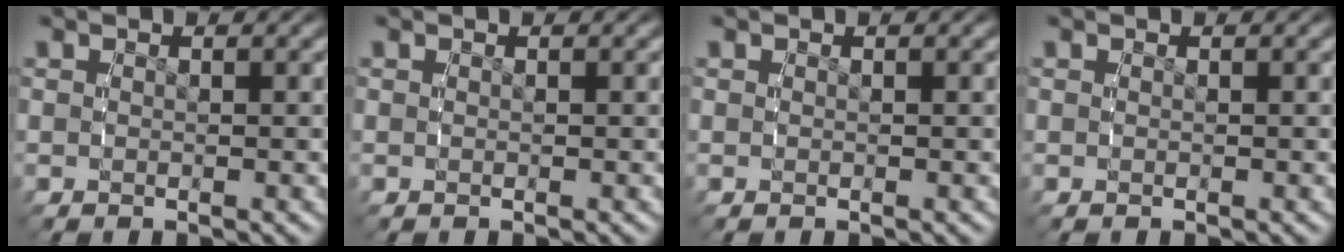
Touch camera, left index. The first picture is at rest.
{"total": 0.0}
{"total": 0.0}
{"total": 0.0}